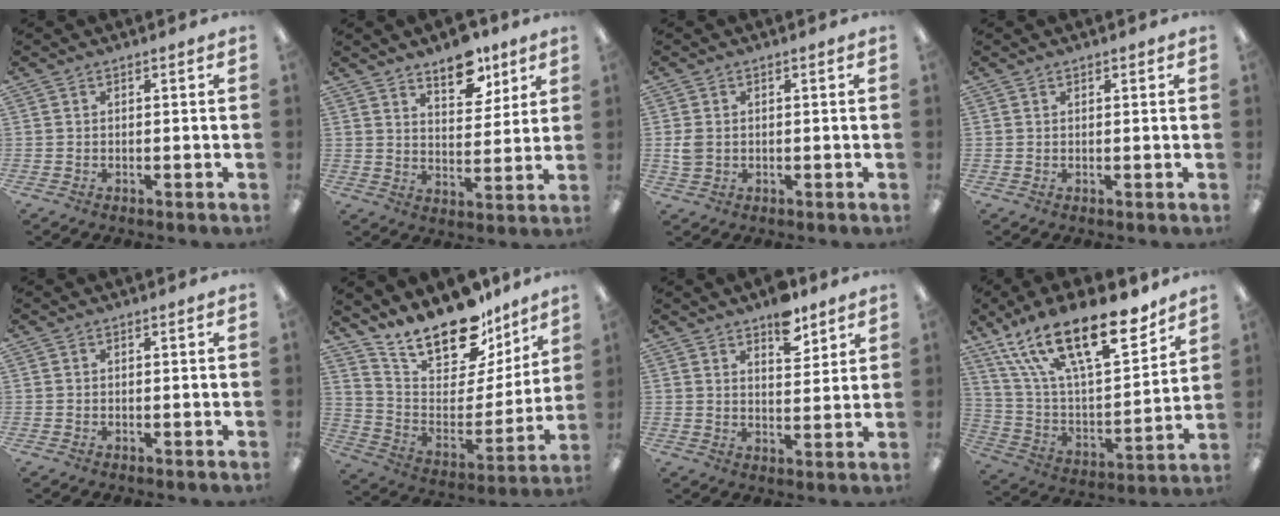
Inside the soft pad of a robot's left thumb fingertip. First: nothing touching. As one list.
[{"total": 10.0, "force": [7.7, 4.9, 4.2], "torque": [-0.043, -0.045, 0.133]}, {"total": 2.8, "force": [0.3, 2.3, 1.6], "torque": [-0.023, 0.002, 0.004]}, {"total": 0.7, "force": [0.6, 0.4, 0.2], "torque": [-0.003, 0.001, 0.011]}, {"total": 0.0}, {"total": 20.4, "force": [16.7, 8.2, 8.4], "torque": [-0.145, -0.124, 0.297]}, {"total": 7.7, "force": [5.7, 3.6, 3.8], "torque": [-0.033, -0.035, 0.093]}, {"total": 25.8, "force": [16.7, 9.8, 17.0], "torque": [-0.291, -0.090, 0.291]}]